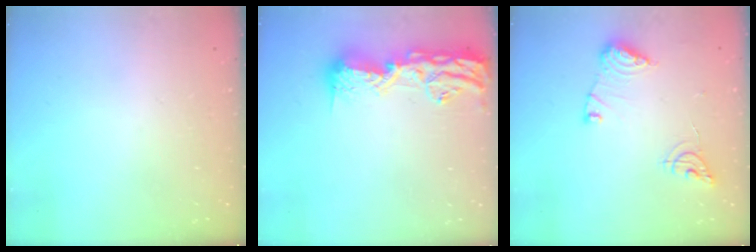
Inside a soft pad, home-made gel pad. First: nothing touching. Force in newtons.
{"total": 16.3, "press": 15.9, "slide": 3.5}
{"total": 11.5, "press": 11.4, "slide": 1.0}